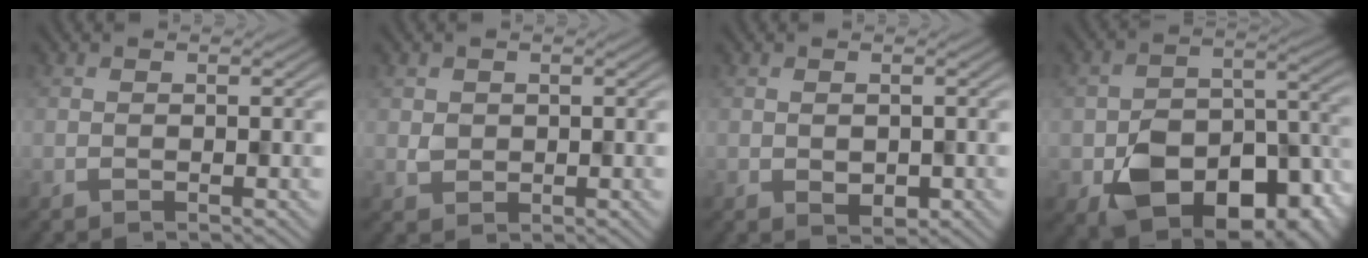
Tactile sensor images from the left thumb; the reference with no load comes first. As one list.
[{"total": 2.4, "force": [1.0, 2.2, -0.2], "torque": [0.001, -0.013, 0.015]}, {"total": 2.1, "force": [-0.1, 1.7, 1.1], "torque": [-0.016, -0.011, 0.004]}, {"total": 12.4, "force": [-5.7, 8.6, 6.9], "torque": [-0.111, -0.042, -0.088]}]